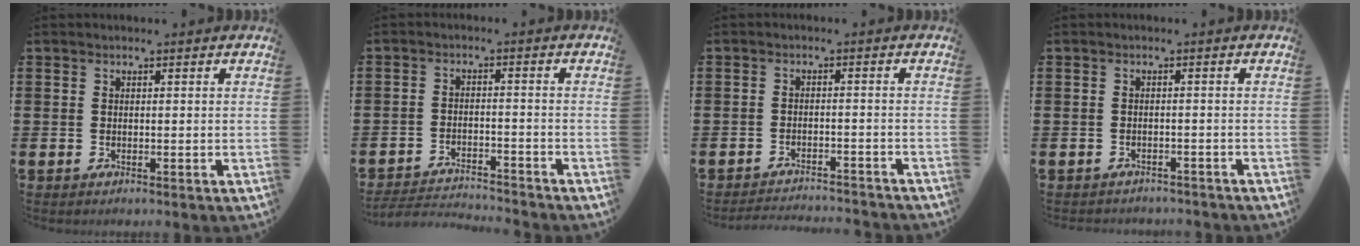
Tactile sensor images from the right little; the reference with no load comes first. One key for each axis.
{"total": 3.0, "fx": -3.0, "fy": 0.0, "fz": 0.1, "tx": -0.006, "ty": 0.002, "tz": -0.065}
{"total": 2.4, "fx": -2.4, "fy": -0.1, "fz": 0.0, "tx": -0.003, "ty": 0.003, "tz": -0.052}
{"total": 1.1, "fx": -1.1, "fy": 0.1, "fz": -0.1, "tx": -0.002, "ty": 0.002, "tz": -0.025}